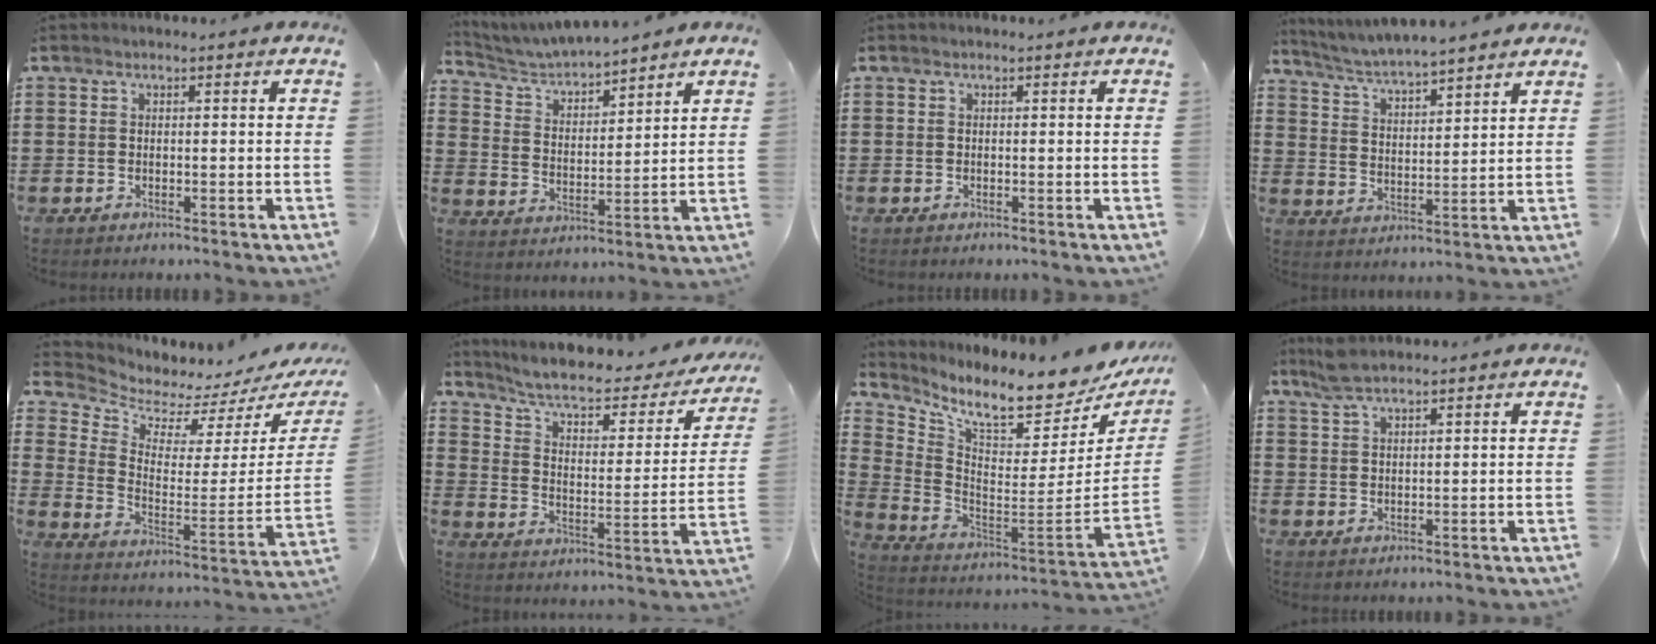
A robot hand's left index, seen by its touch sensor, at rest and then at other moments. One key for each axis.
{"total": 4.4, "fx": 4.3, "fy": 0.1, "fz": 0.7, "tx": -0.037, "ty": -0.028, "tz": 0.072}
{"total": 0.0}
{"total": 4.3, "fx": 4.2, "fy": -0.3, "fz": 1.0, "tx": -0.040, "ty": -0.027, "tz": 0.069}
{"total": 3.7, "fx": 3.6, "fy": 0.7, "fz": 0.6, "tx": -0.041, "ty": -0.049, "tz": 0.056}
{"total": 6.8, "fx": 5.4, "fy": 1.5, "fz": 3.9, "tx": -0.098, "ty": -0.033, "tz": 0.089}
{"total": 8.6, "fx": 7.2, "fy": 0.4, "fz": 4.7, "tx": -0.111, "ty": -0.074, "tz": 0.113}
{"total": 3.4, "fx": 2.7, "fy": 0.7, "fz": 2.0, "tx": -0.044, "ty": 0.002, "tz": 0.050}